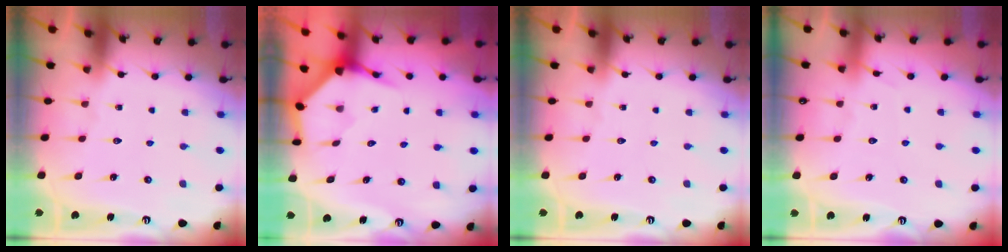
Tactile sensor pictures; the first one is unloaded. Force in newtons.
{"total": 4.0, "press": 3.9, "slide": 0.4}
{"total": 0.0}
{"total": 4.5, "press": 4.5, "slide": 0.6}